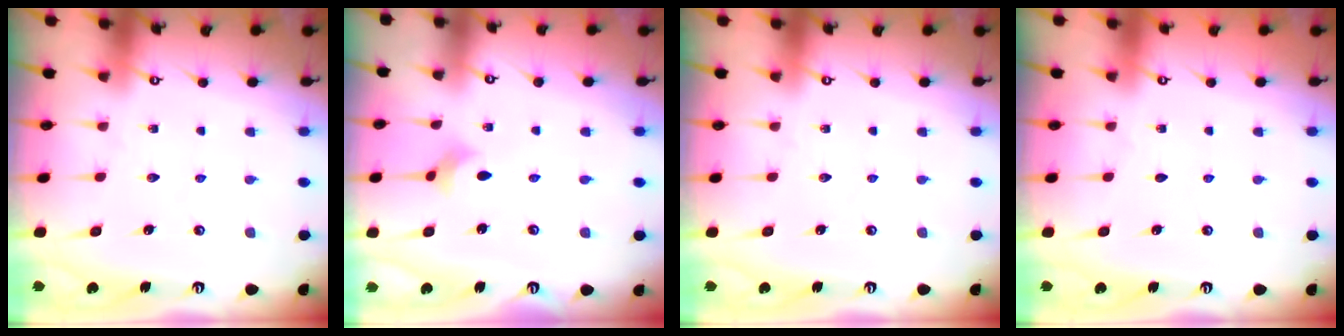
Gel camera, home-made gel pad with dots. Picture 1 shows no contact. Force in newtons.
{"total": 2.1, "press": 2.0, "slide": 0.5}
{"total": 0.0}
{"total": 0.0}